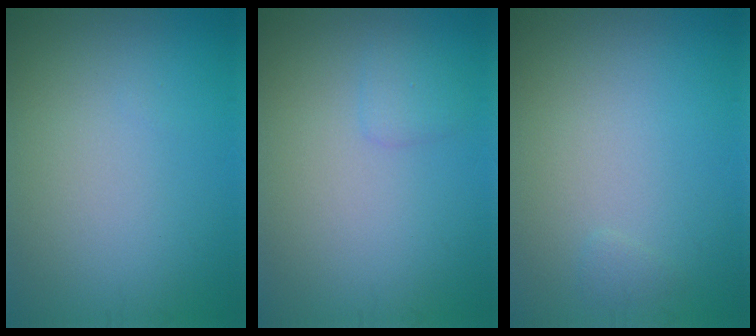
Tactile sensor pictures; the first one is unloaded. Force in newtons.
{"total": 1.0, "press": 1.0, "slide": 0.1}
{"total": 0.5, "press": 0.5, "slide": 0.1}